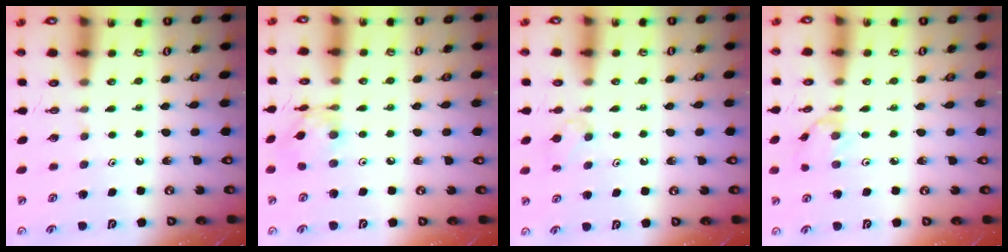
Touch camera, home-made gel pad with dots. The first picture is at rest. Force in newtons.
{"total": 8.3, "press": 8.3, "slide": 0.6}
{"total": 2.7, "press": 2.6, "slide": 0.6}
{"total": 1.3, "press": 1.2, "slide": 0.4}